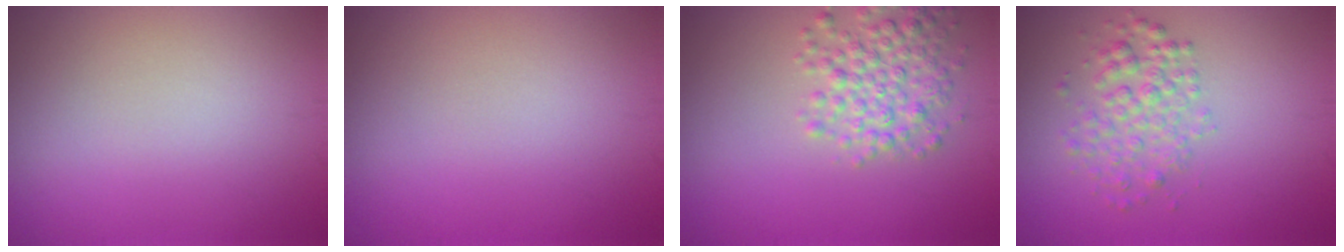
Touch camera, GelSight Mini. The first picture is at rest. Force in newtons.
{"total": 0.0}
{"total": 3.9, "press": 3.9, "slide": 0.1}
{"total": 2.8, "press": 2.8, "slide": 0.1}